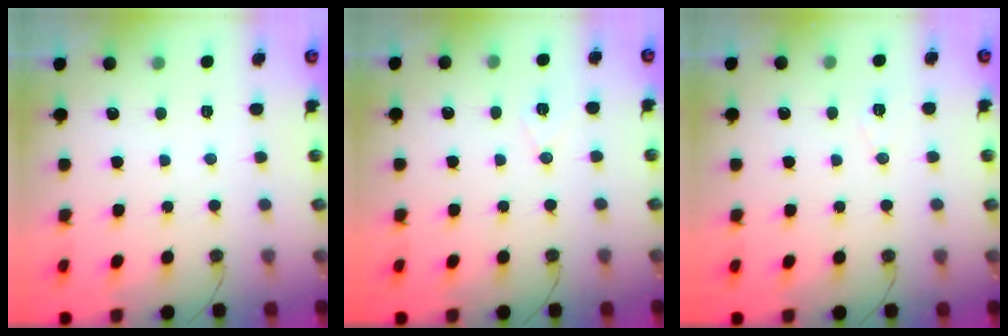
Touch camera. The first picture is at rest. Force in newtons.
{"total": 6.3, "press": 4.9, "slide": 4.0}
{"total": 7.1, "press": 5.4, "slide": 4.6}